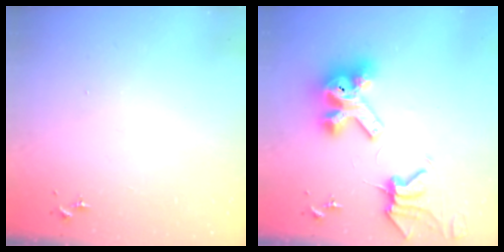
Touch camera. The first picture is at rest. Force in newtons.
{"total": 12.8, "press": 12.6, "slide": 1.9}